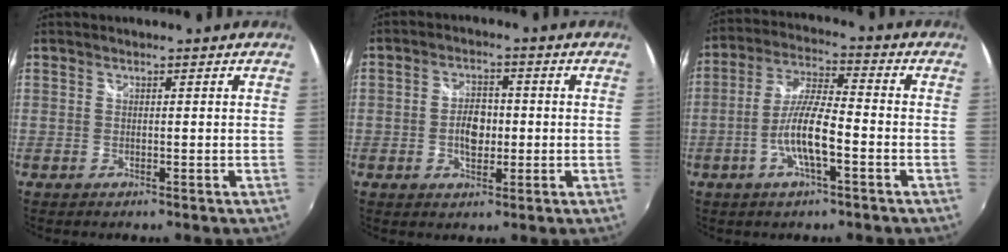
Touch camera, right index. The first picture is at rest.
{"total": 5.6, "force": [-0.8, 3.5, 4.4], "torque": [-0.080, 0.006, -0.011]}
{"total": 9.5, "force": [-3.4, 1.8, 8.7], "torque": [-0.178, 0.002, -0.064]}